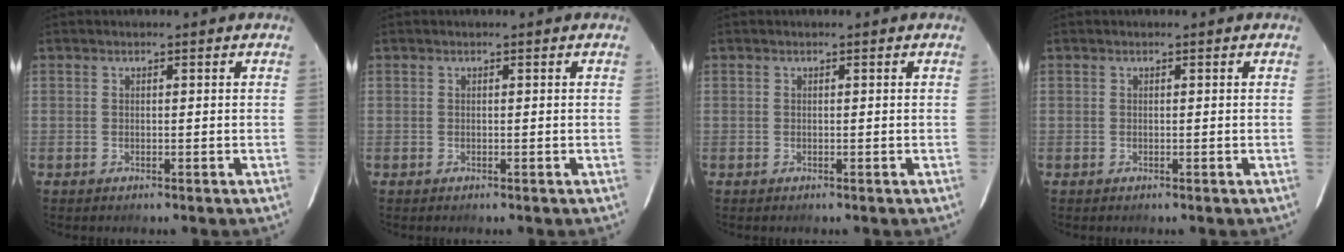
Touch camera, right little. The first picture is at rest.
{"total": 0.0}
{"total": 0.0}
{"total": 0.0}